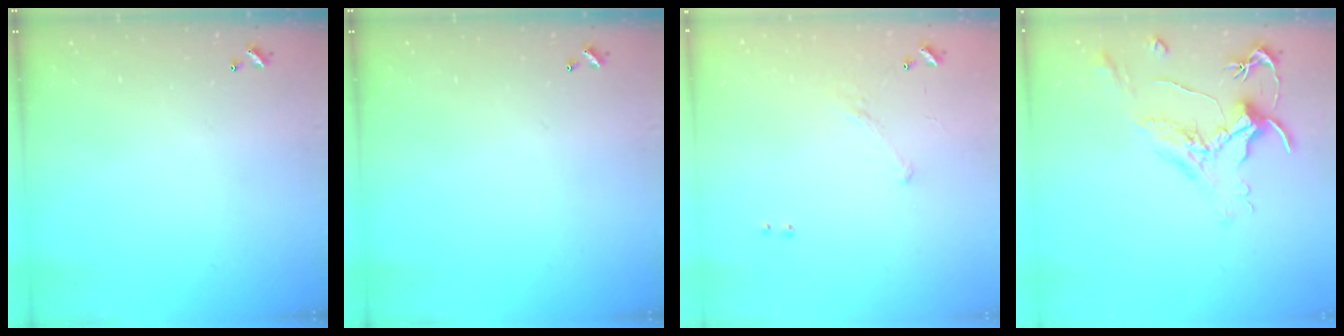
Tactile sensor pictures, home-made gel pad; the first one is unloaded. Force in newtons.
{"total": 0.0}
{"total": 5.9, "press": 5.9, "slide": 0.8}
{"total": 1.6, "press": 1.5, "slide": 0.7}